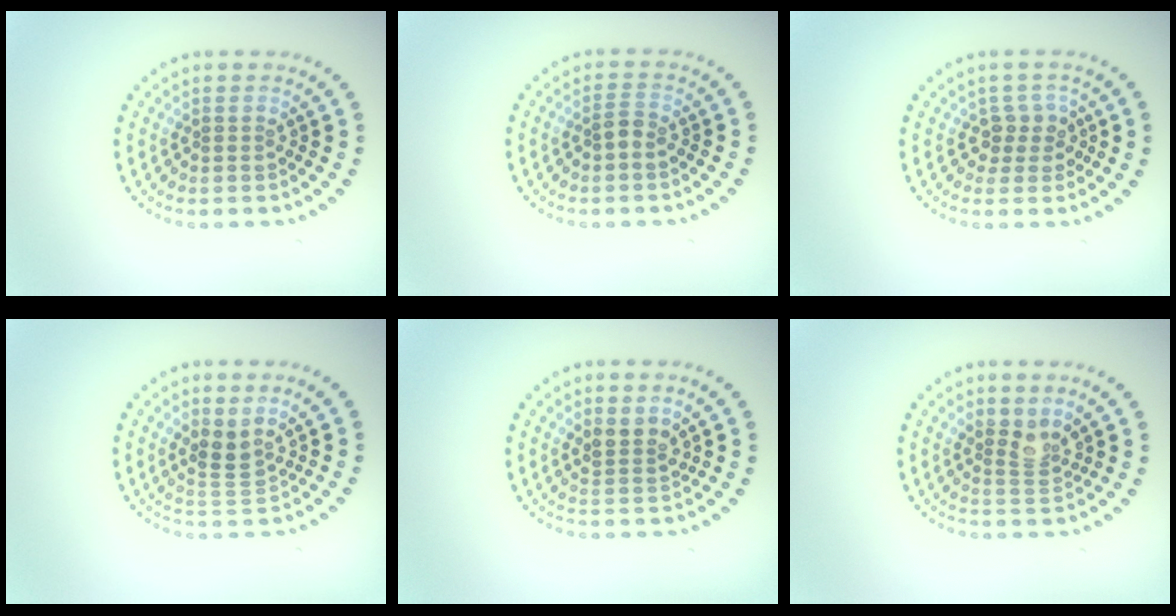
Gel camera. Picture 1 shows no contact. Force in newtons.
{"total": 0.9, "press": 0.8, "slide": 0.5}
{"total": 2.1, "press": 1.8, "slide": 1.2}
{"total": 2.2, "press": 1.6, "slide": 1.6}
{"total": 2.0, "press": 1.7, "slide": 1.2}
{"total": 2.1, "press": 1.7, "slide": 1.3}